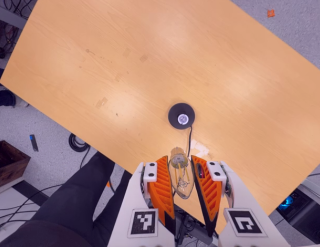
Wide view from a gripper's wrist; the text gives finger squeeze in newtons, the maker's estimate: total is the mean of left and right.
{"total": 12.6, "left": 13.0, "right": 12.2}